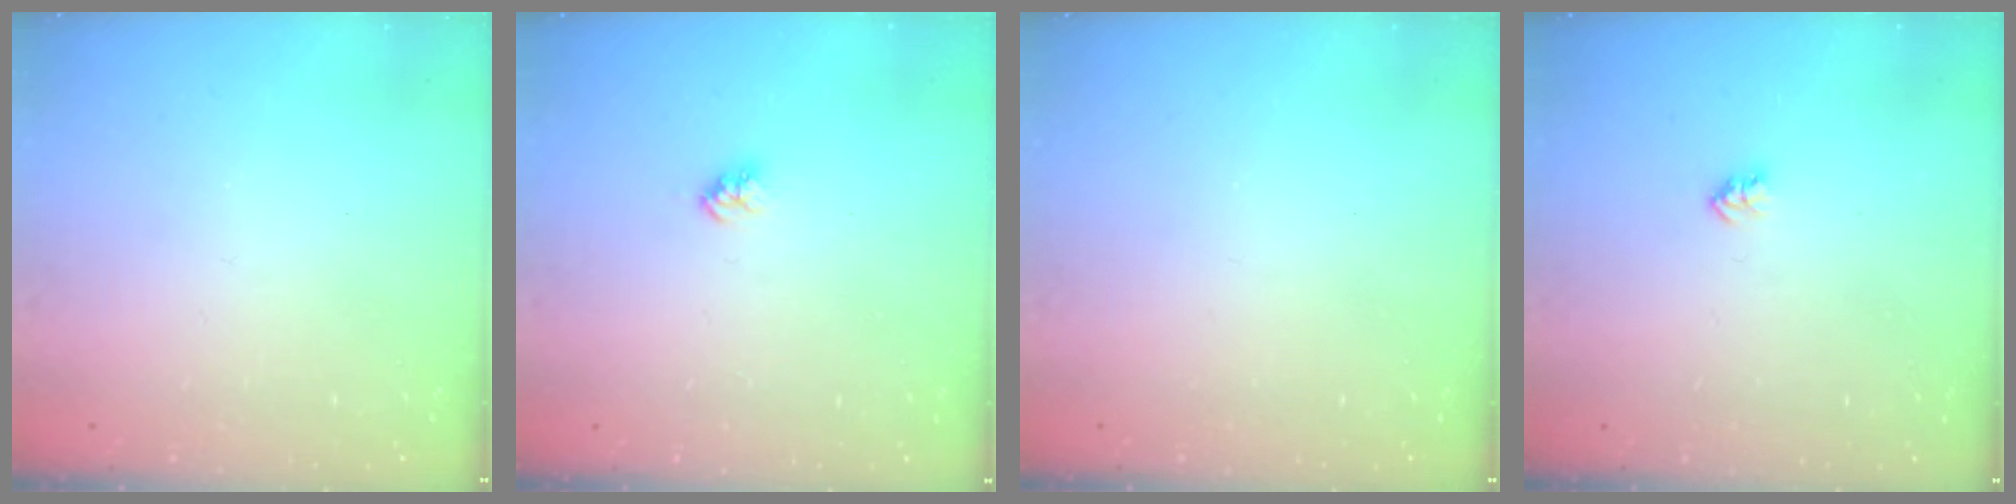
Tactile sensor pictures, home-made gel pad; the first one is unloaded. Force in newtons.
{"total": 3.0, "press": 3.0, "slide": 0.3}
{"total": 0.0}
{"total": 2.6, "press": 2.6, "slide": 0.4}